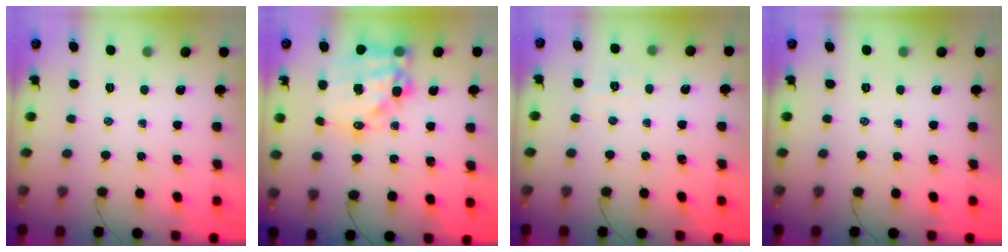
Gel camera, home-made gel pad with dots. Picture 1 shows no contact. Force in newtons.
{"total": 17.7, "press": 17.2, "slide": 4.0}
{"total": 3.8, "press": 3.7, "slide": 0.8}
{"total": 0.0}